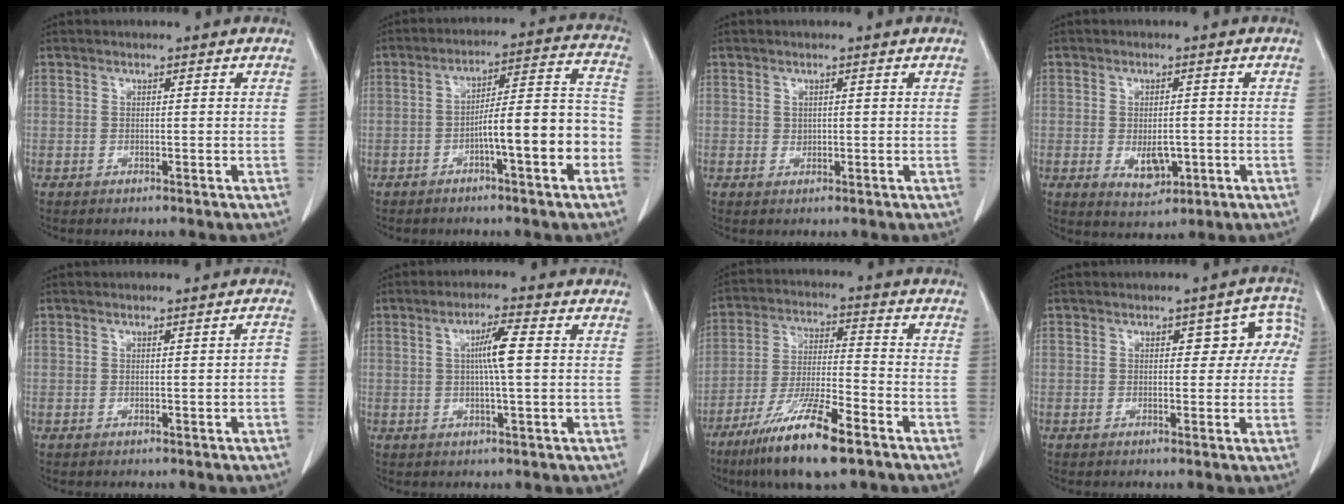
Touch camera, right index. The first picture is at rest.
{"total": 11.5, "force": [-4.0, 1.4, 10.7], "torque": [-0.152, 0.034, -0.057]}
{"total": 0.6, "force": [0.2, 0.5, 0.2], "torque": [0.000, -0.001, 0.003]}
{"total": 4.8, "force": [-1.2, 2.8, 3.8], "torque": [-0.056, -0.006, -0.004]}
{"total": 1.1, "force": [-0.4, 0.3, 1.0], "torque": [-0.007, 0.003, -0.005]}
{"total": 4.9, "force": [0.5, 0.1, 4.9], "torque": [-0.088, 0.003, 0.009]}
{"total": 13.7, "force": [-8.7, 1.7, 10.5], "torque": [-0.202, -0.031, -0.156]}
{"total": 5.6, "force": [0.8, 3.3, 4.4], "torque": [-0.032, 0.039, 0.007]}